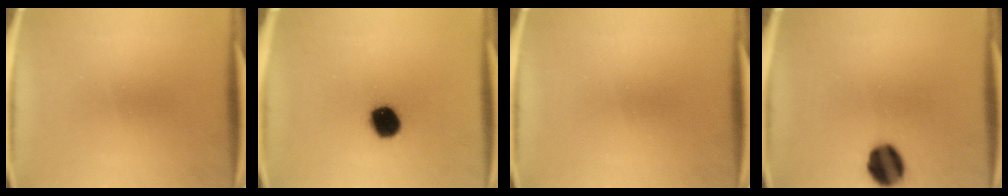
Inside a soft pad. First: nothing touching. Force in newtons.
{"total": 9.7}
{"total": 0.0}
{"total": 10.0}